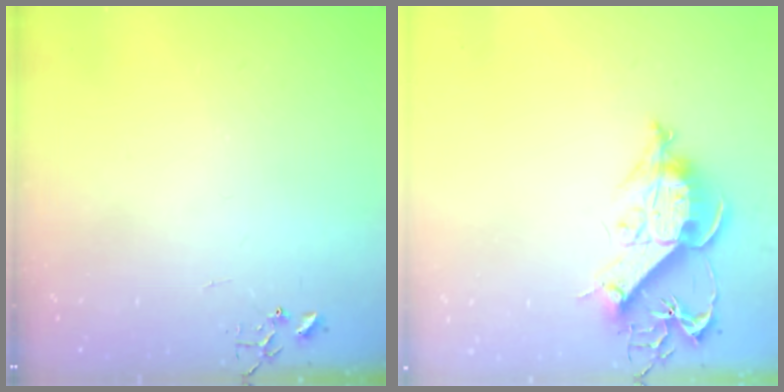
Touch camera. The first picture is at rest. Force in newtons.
{"total": 11.6, "press": 11.5, "slide": 1.4}